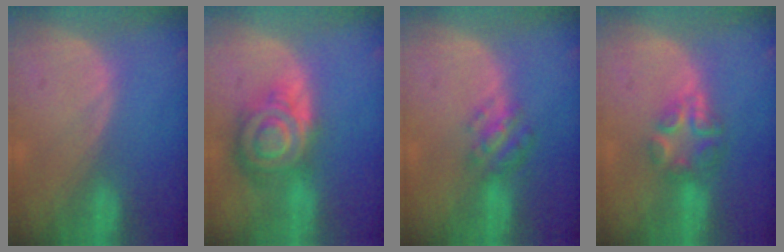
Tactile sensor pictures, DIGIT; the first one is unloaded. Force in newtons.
{"total": 9.1, "press": 9.1, "slide": 0.5}
{"total": 4.9, "press": 4.5, "slide": 2.0}
{"total": 6.1, "press": 5.4, "slide": 2.9}